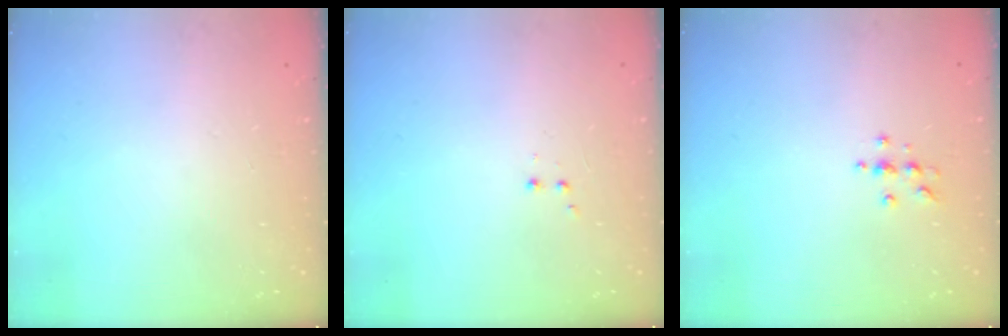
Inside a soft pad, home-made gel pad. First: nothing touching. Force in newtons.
{"total": 2.0, "press": 1.8, "slide": 0.9}
{"total": 4.0, "press": 4.0, "slide": 0.5}